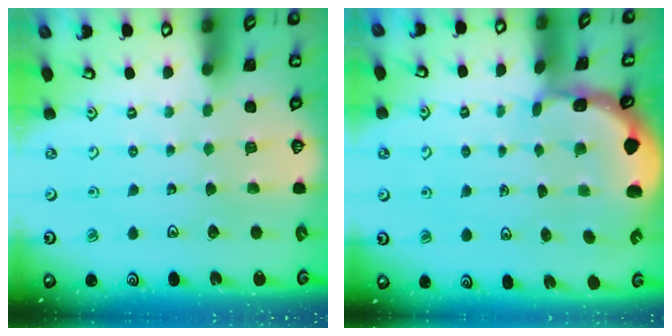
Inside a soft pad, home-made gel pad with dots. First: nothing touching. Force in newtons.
{"total": 1.0, "press": 1.0, "slide": 0.2}